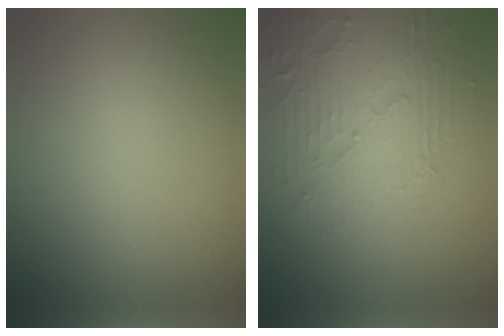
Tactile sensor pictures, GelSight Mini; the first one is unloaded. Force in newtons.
{"total": 4.2, "press": 4.2, "slide": 0.6}